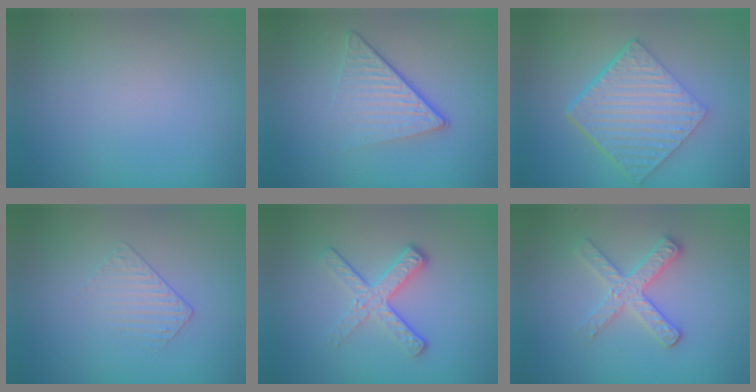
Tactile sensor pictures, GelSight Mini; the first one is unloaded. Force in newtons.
{"total": 4.8, "press": 3.0, "slide": 3.7}
{"total": 7.1, "press": 4.7, "slide": 5.3}
{"total": 1.3, "press": 0.6, "slide": 1.1}
{"total": 3.9, "press": 2.6, "slide": 2.9}
{"total": 2.9, "press": 2.8, "slide": 0.8}